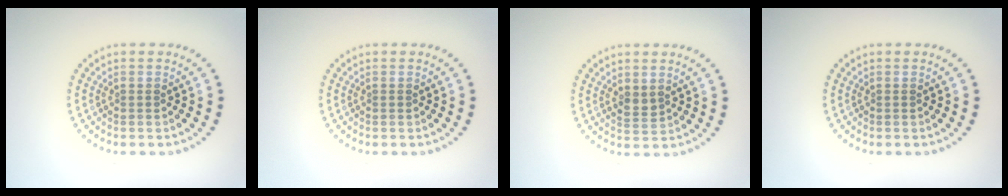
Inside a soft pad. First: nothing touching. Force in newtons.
{"total": 0.0}
{"total": 1.3, "press": 1.1, "slide": 0.6}
{"total": 0.0}